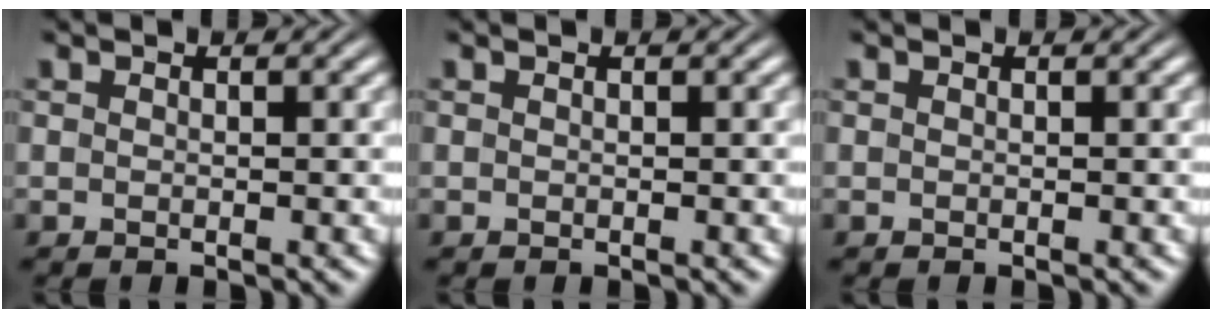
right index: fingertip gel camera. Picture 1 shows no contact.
{"total": 0.0}
{"total": 0.0}